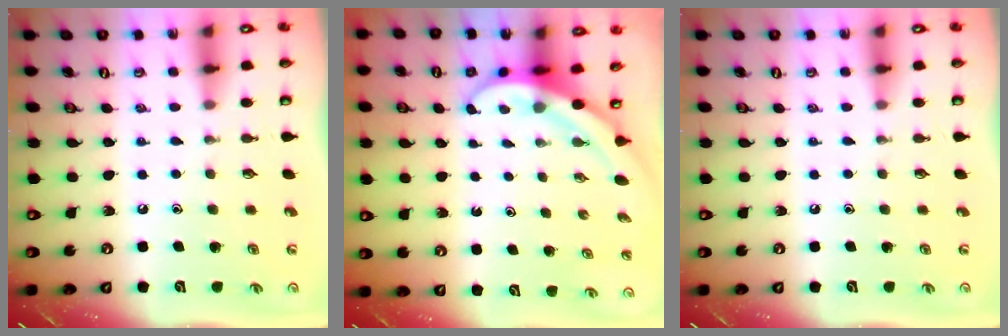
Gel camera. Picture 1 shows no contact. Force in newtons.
{"total": 4.4, "press": 4.4, "slide": 0.3}
{"total": 0.0}